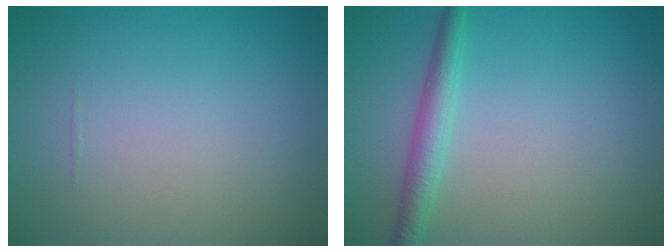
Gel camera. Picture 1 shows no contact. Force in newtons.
{"total": 2.4, "press": 2.4, "slide": 0.1}